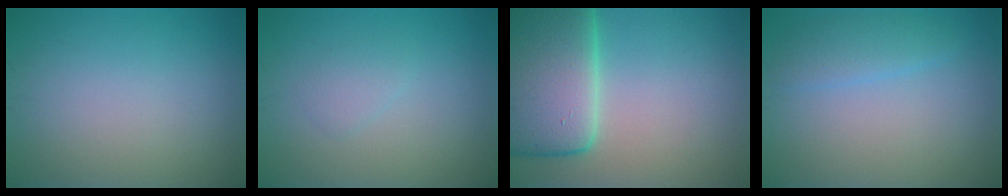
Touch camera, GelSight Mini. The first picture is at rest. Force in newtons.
{"total": 1.1, "press": 1.1, "slide": 0.1}
{"total": 11.5, "press": 11.5, "slide": 0.8}
{"total": 2.2, "press": 2.2, "slide": 0.1}